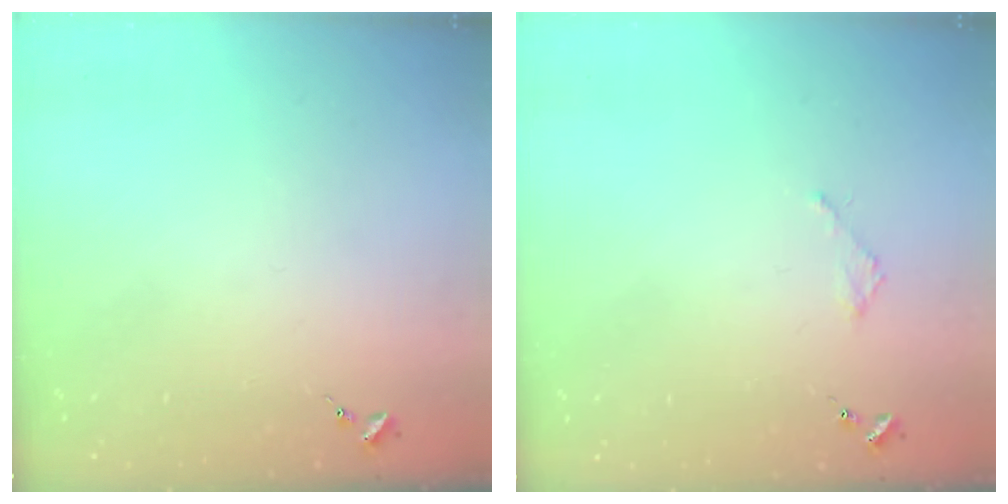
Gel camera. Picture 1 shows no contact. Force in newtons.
{"total": 2.1, "press": 2.1, "slide": 0.2}